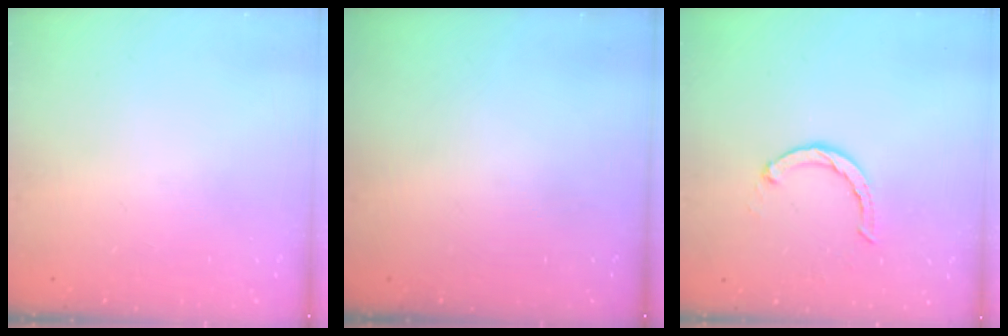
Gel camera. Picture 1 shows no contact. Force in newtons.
{"total": 0.0}
{"total": 2.3, "press": 2.3, "slide": 0.3}